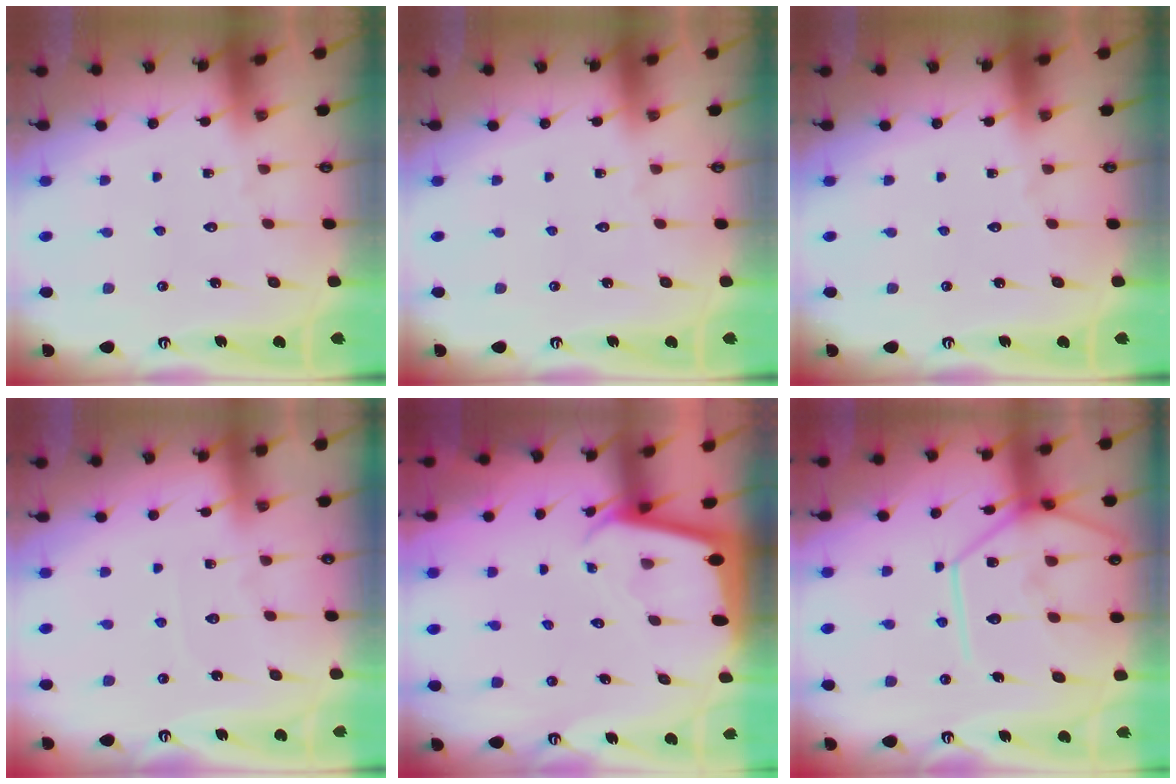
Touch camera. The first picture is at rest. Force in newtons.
{"total": 0.0}
{"total": 0.0}
{"total": 2.4, "press": 2.4, "slide": 0.3}
{"total": 2.2, "press": 2.2, "slide": 0.2}
{"total": 17.5, "press": 17.4, "slide": 1.7}